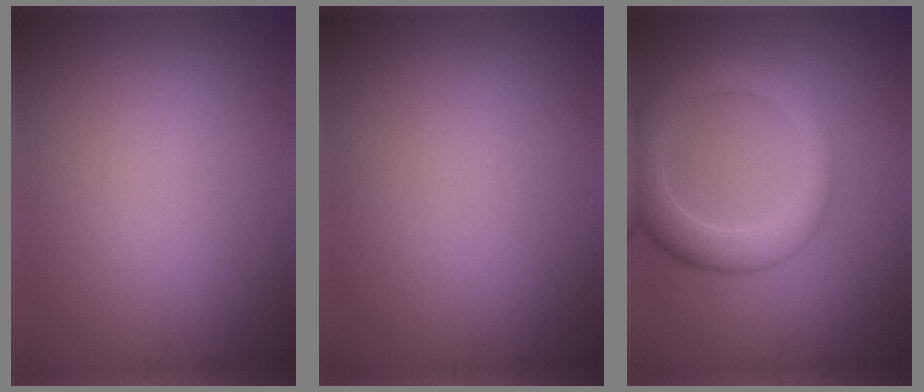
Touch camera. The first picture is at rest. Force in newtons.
{"total": 0.0}
{"total": 5.0, "press": 5.0, "slide": 0.3}